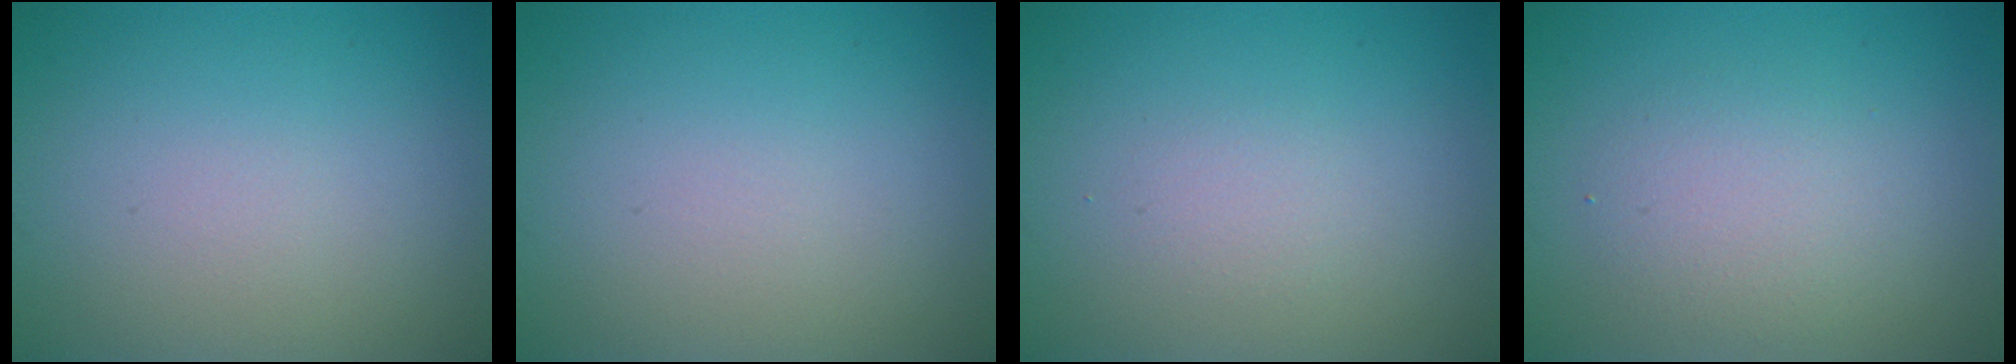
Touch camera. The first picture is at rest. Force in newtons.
{"total": 0.0}
{"total": 2.6, "press": 2.6, "slide": 0.3}
{"total": 2.6, "press": 2.6, "slide": 0.3}